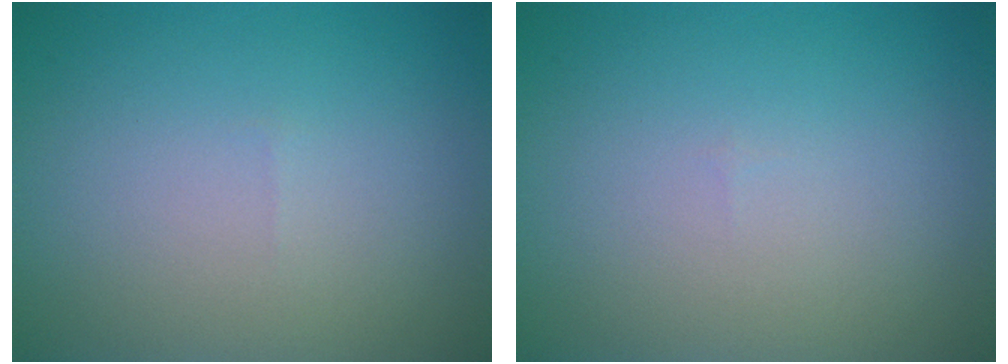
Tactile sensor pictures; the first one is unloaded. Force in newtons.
{"total": 0.0}